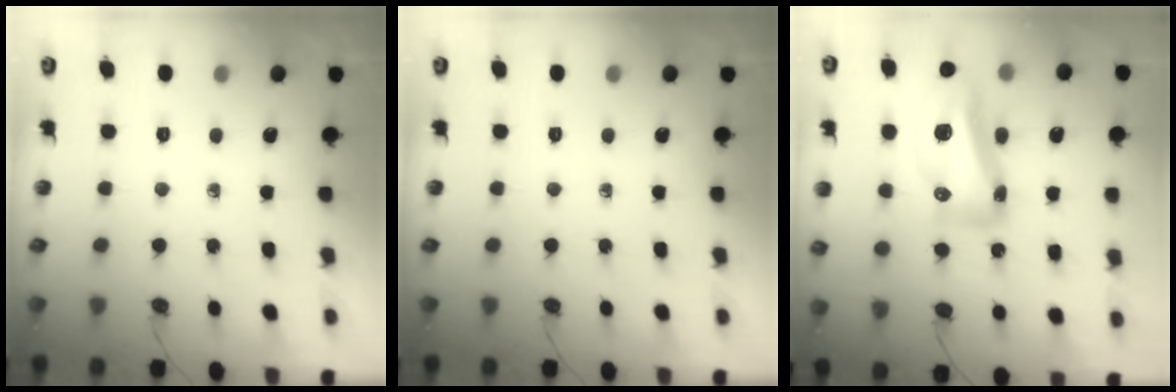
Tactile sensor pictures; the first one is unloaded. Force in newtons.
{"total": 0.0}
{"total": 18.3, "press": 18.3, "slide": 1.5}